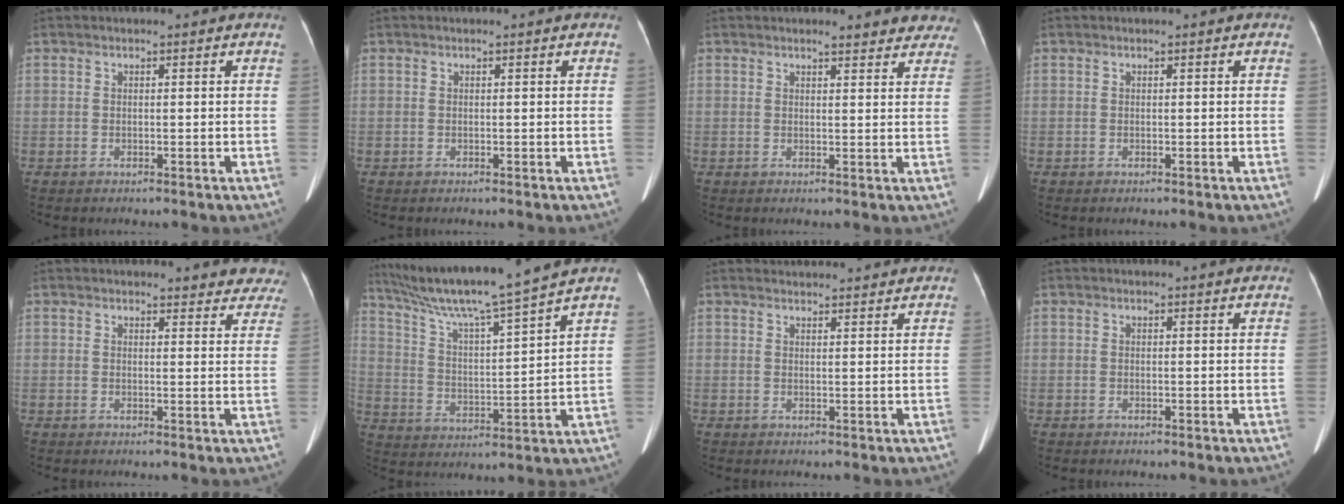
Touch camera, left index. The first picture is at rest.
{"total": 0.0}
{"total": 6.6, "force": [6.2, 1.6, 1.7], "torque": [-0.001, -0.005, 0.051]}
{"total": 0.0}
{"total": 10.1, "force": [9.5, 2.9, 1.6], "torque": [0.024, -0.015, 0.078]}
{"total": 16.9, "force": [14.4, -2.0, 8.6], "torque": [-0.156, -0.006, 0.236]}
{"total": 6.0, "force": [5.9, 0.9, 0.6], "torque": [-0.006, 0.020, 0.060]}
{"total": 3.1, "force": [3.0, -0.1, 0.8], "torque": [-0.014, 0.005, 0.026]}